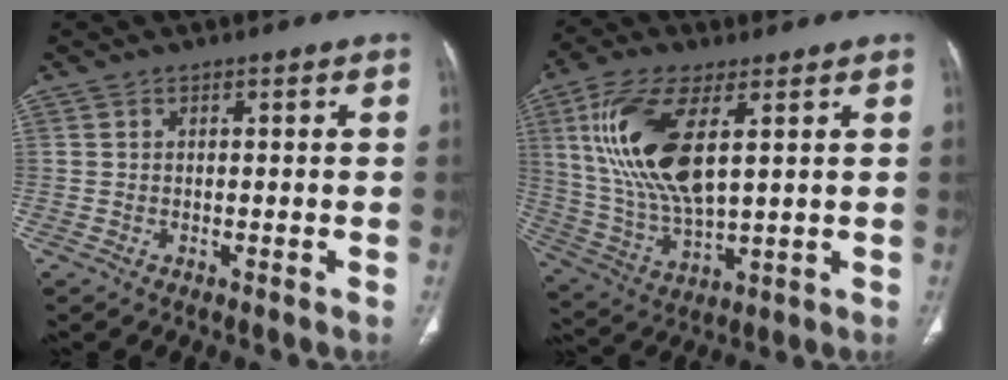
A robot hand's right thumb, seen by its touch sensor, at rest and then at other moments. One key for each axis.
{"total": 17.6, "fx": 5.1, "fy": 7.4, "fz": 15.1, "tx": -0.317, "ty": -0.019, "tz": 0.105}